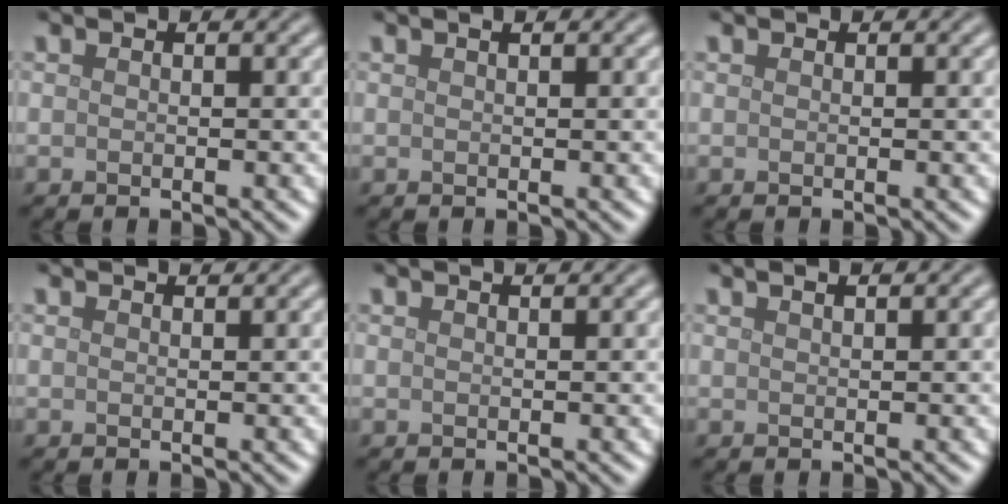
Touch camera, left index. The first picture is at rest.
{"total": 0.8, "force": [0.5, 0.2, 0.6], "torque": [-0.008, 0.001, 0.004]}
{"total": 0.0}
{"total": 1.3, "force": [1.2, 0.2, 0.4], "torque": [-0.008, -0.002, 0.010]}
{"total": 1.6, "force": [1.2, 0.6, 0.8], "torque": [-0.002, 0.001, 0.000]}
{"total": 2.2, "force": [1.5, 0.9, 1.4], "torque": [-0.004, 0.005, -0.005]}